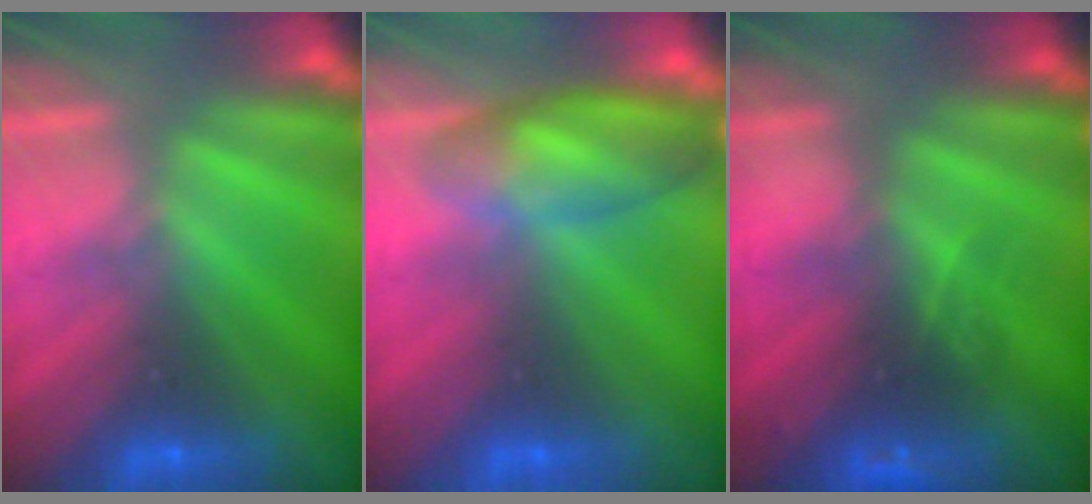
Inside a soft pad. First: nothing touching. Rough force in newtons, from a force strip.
{"total": 4.6}
{"total": 2.9}